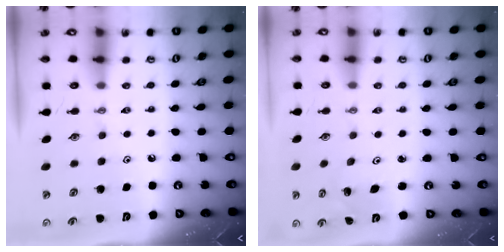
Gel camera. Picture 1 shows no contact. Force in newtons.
{"total": 1.9, "press": 1.9, "slide": 0.2}